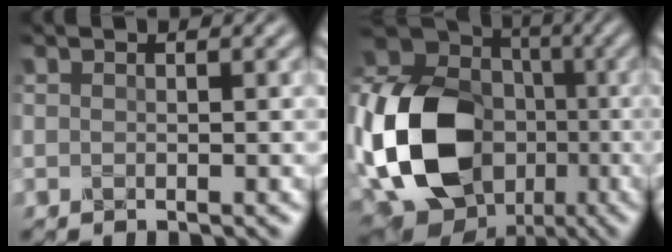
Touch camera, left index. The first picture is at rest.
{"total": 17.3, "force": [-3.6, 13.3, 10.6], "torque": [-0.245, -0.004, -0.064]}